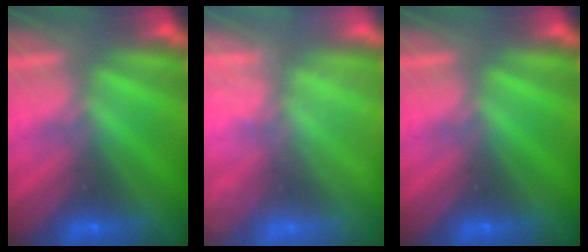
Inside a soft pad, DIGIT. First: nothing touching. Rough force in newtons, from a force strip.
{"total": 2.4}
{"total": 0.0}